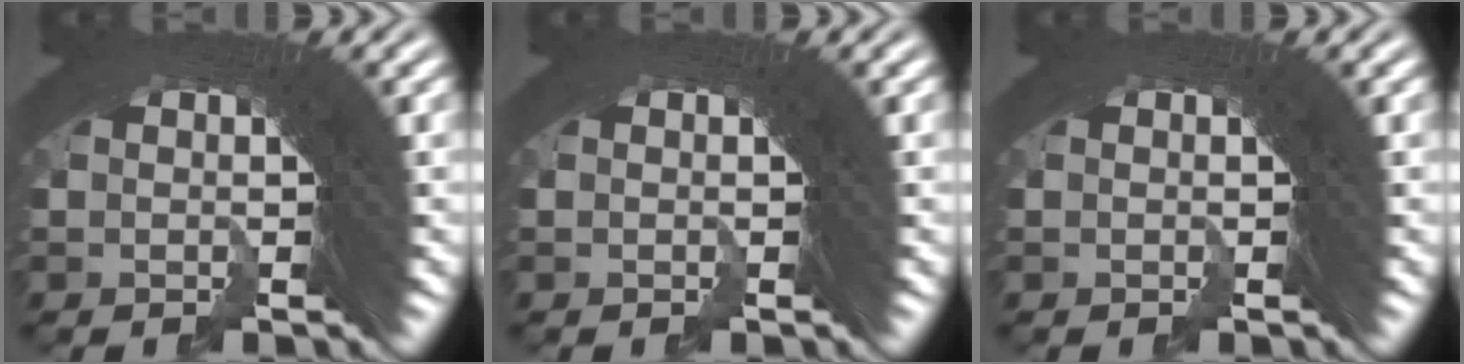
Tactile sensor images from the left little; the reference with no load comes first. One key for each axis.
{"total": 0.0}
{"total": 0.0}